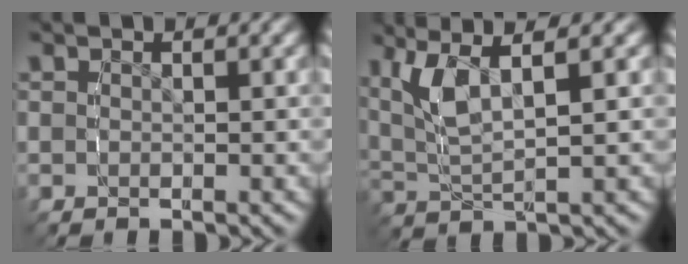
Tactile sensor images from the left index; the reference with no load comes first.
{"total": 5.5, "force": [2.2, 2.8, 4.2], "torque": [-0.111, -0.007, 0.044]}